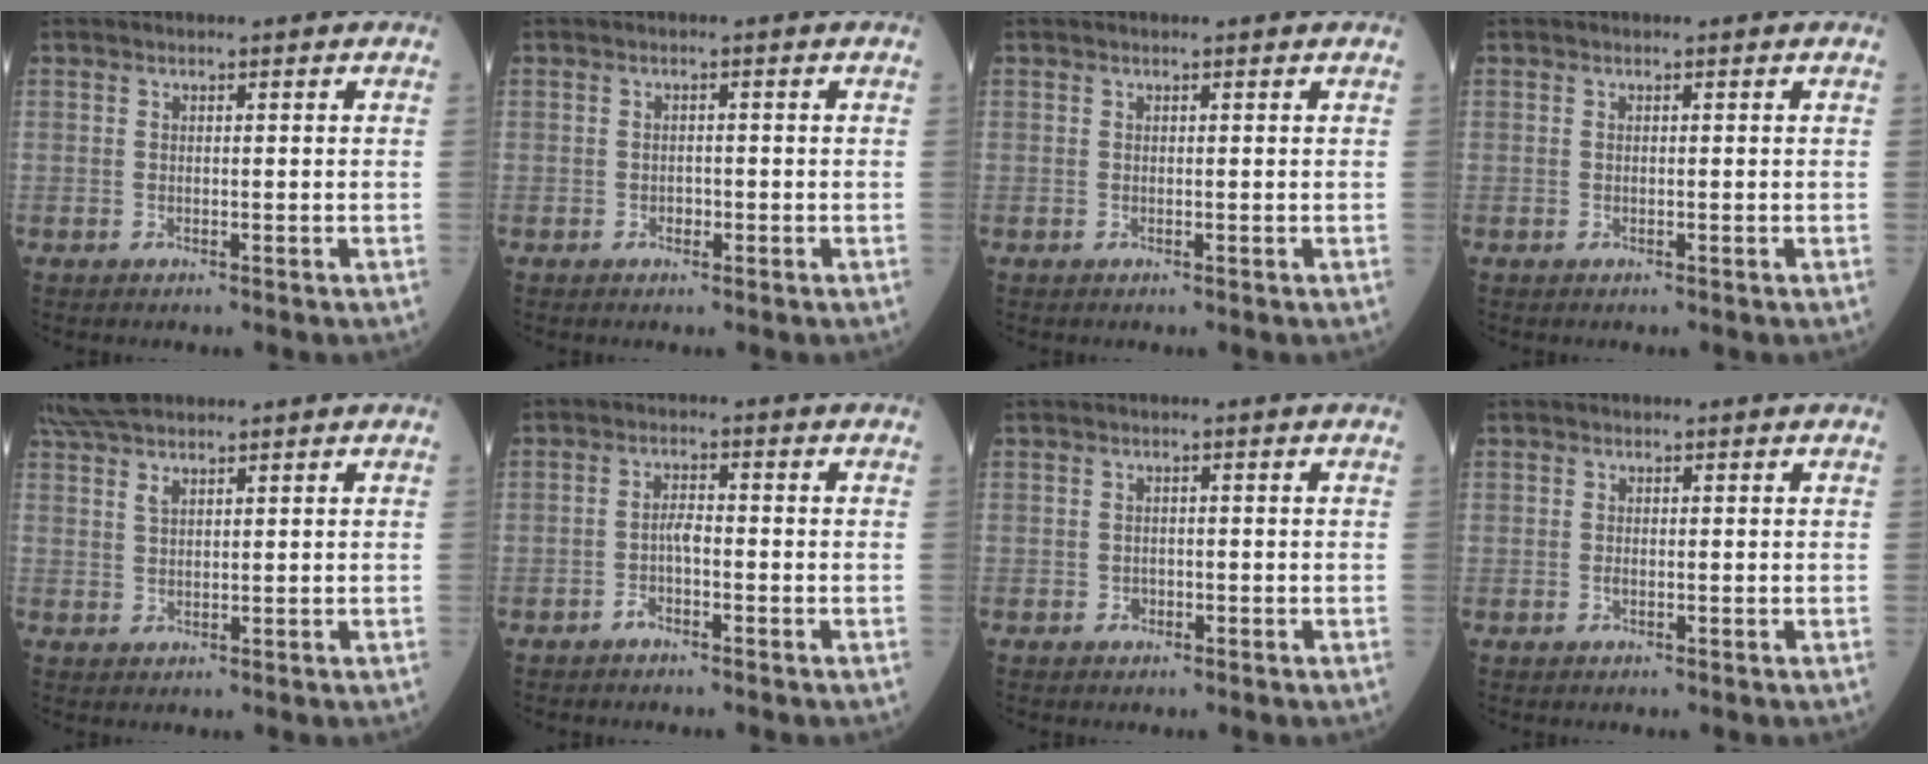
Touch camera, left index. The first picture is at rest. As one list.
[{"total": 0.9, "force": [-0.5, 0.7, 0.4], "torque": [-0.006, 0.003, -0.008]}, {"total": 0.0}, {"total": 0.0}, {"total": 6.9, "force": [5.8, 1.9, 3.2], "torque": [-0.072, 0.020, 0.118]}, {"total": 2.3, "force": [-1.1, 0.8, 1.9], "torque": [-0.036, 0.004, -0.021]}, {"total": 0.9, "force": [-0.5, 0.7, 0.2], "torque": [-0.002, 0.003, -0.008]}, {"total": 0.6, "force": [-0.1, 0.5, 0.2], "torque": [-0.004, 0.001, -0.003]}]